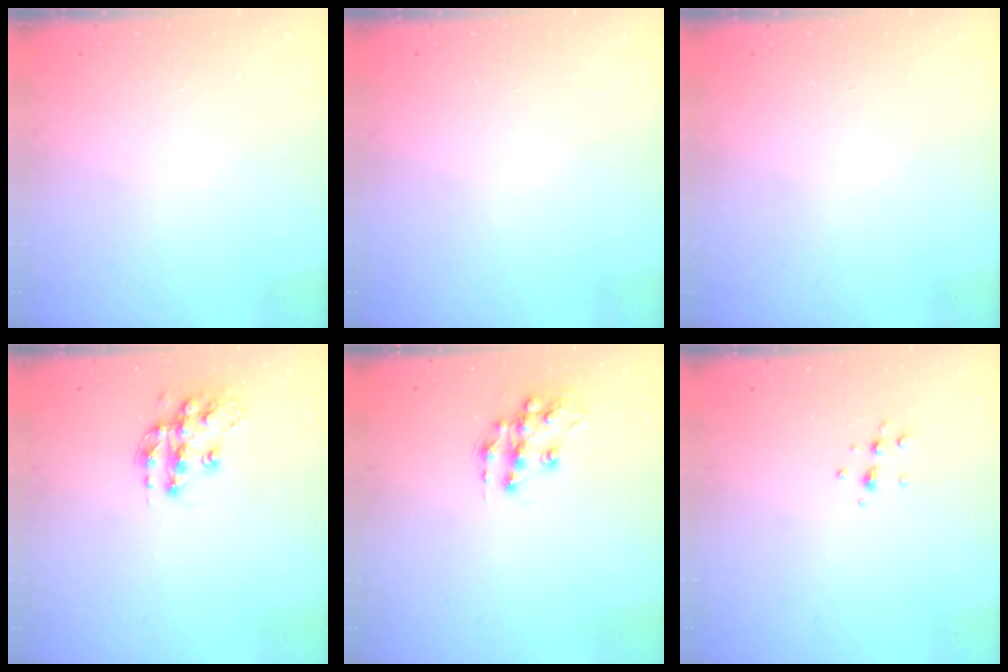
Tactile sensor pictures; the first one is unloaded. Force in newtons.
{"total": 0.0}
{"total": 0.0}
{"total": 13.8, "press": 13.7, "slide": 0.8}
{"total": 11.5, "press": 11.5, "slide": 0.7}
{"total": 4.9, "press": 4.8, "slide": 1.1}